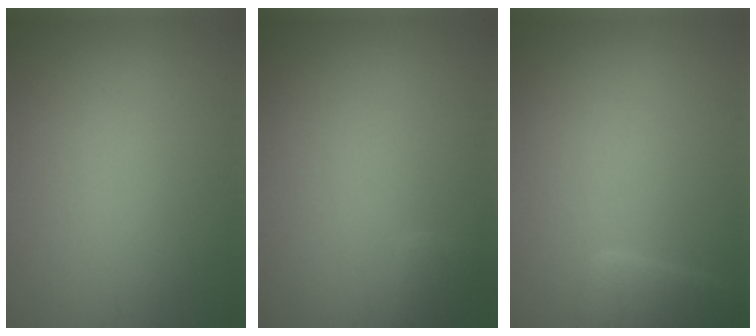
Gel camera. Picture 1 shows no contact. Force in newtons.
{"total": 0.8, "press": 0.8, "slide": 0.1}
{"total": 2.4, "press": 2.4, "slide": 0.2}